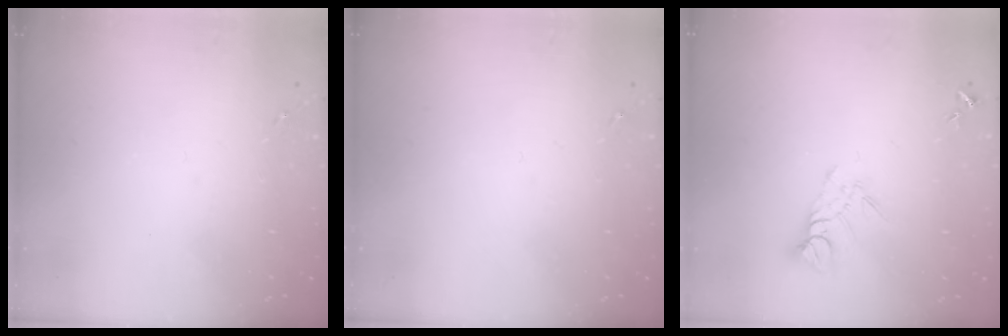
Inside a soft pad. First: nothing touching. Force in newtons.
{"total": 0.0}
{"total": 7.9, "press": 7.9, "slide": 0.5}